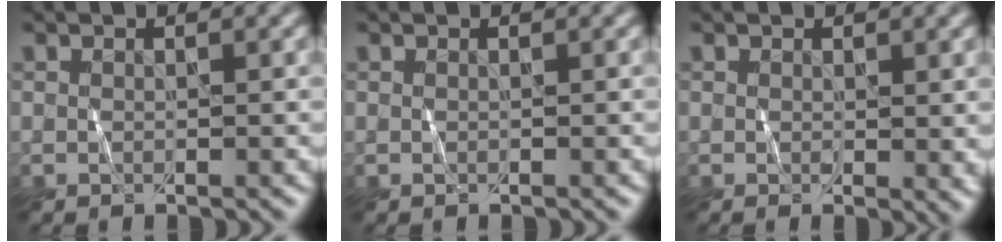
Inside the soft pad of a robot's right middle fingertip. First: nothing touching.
{"total": 0.0}
{"total": 1.4, "force": [0.4, 0.3, 1.3], "torque": [-0.013, 0.000, 0.007]}